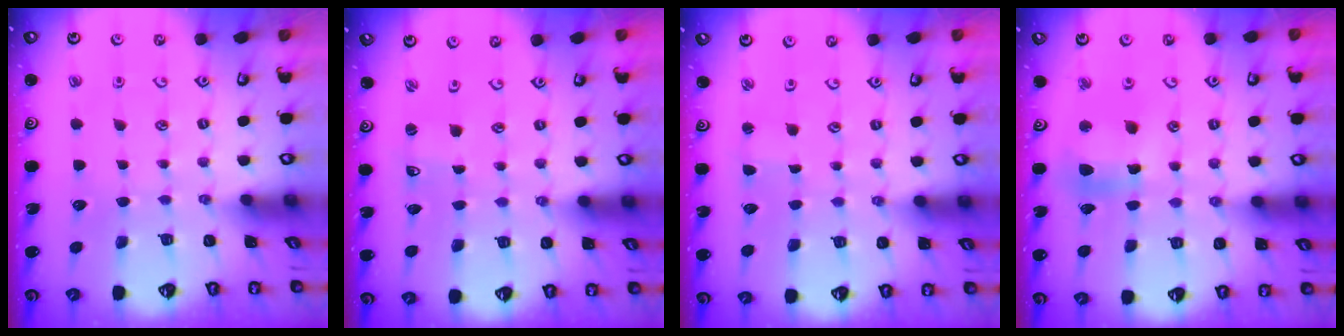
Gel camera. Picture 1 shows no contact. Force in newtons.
{"total": 0.8, "press": 0.7, "slide": 0.2}
{"total": 1.0, "press": 0.9, "slide": 0.1}
{"total": 9.1, "press": 9.0, "slide": 1.4}